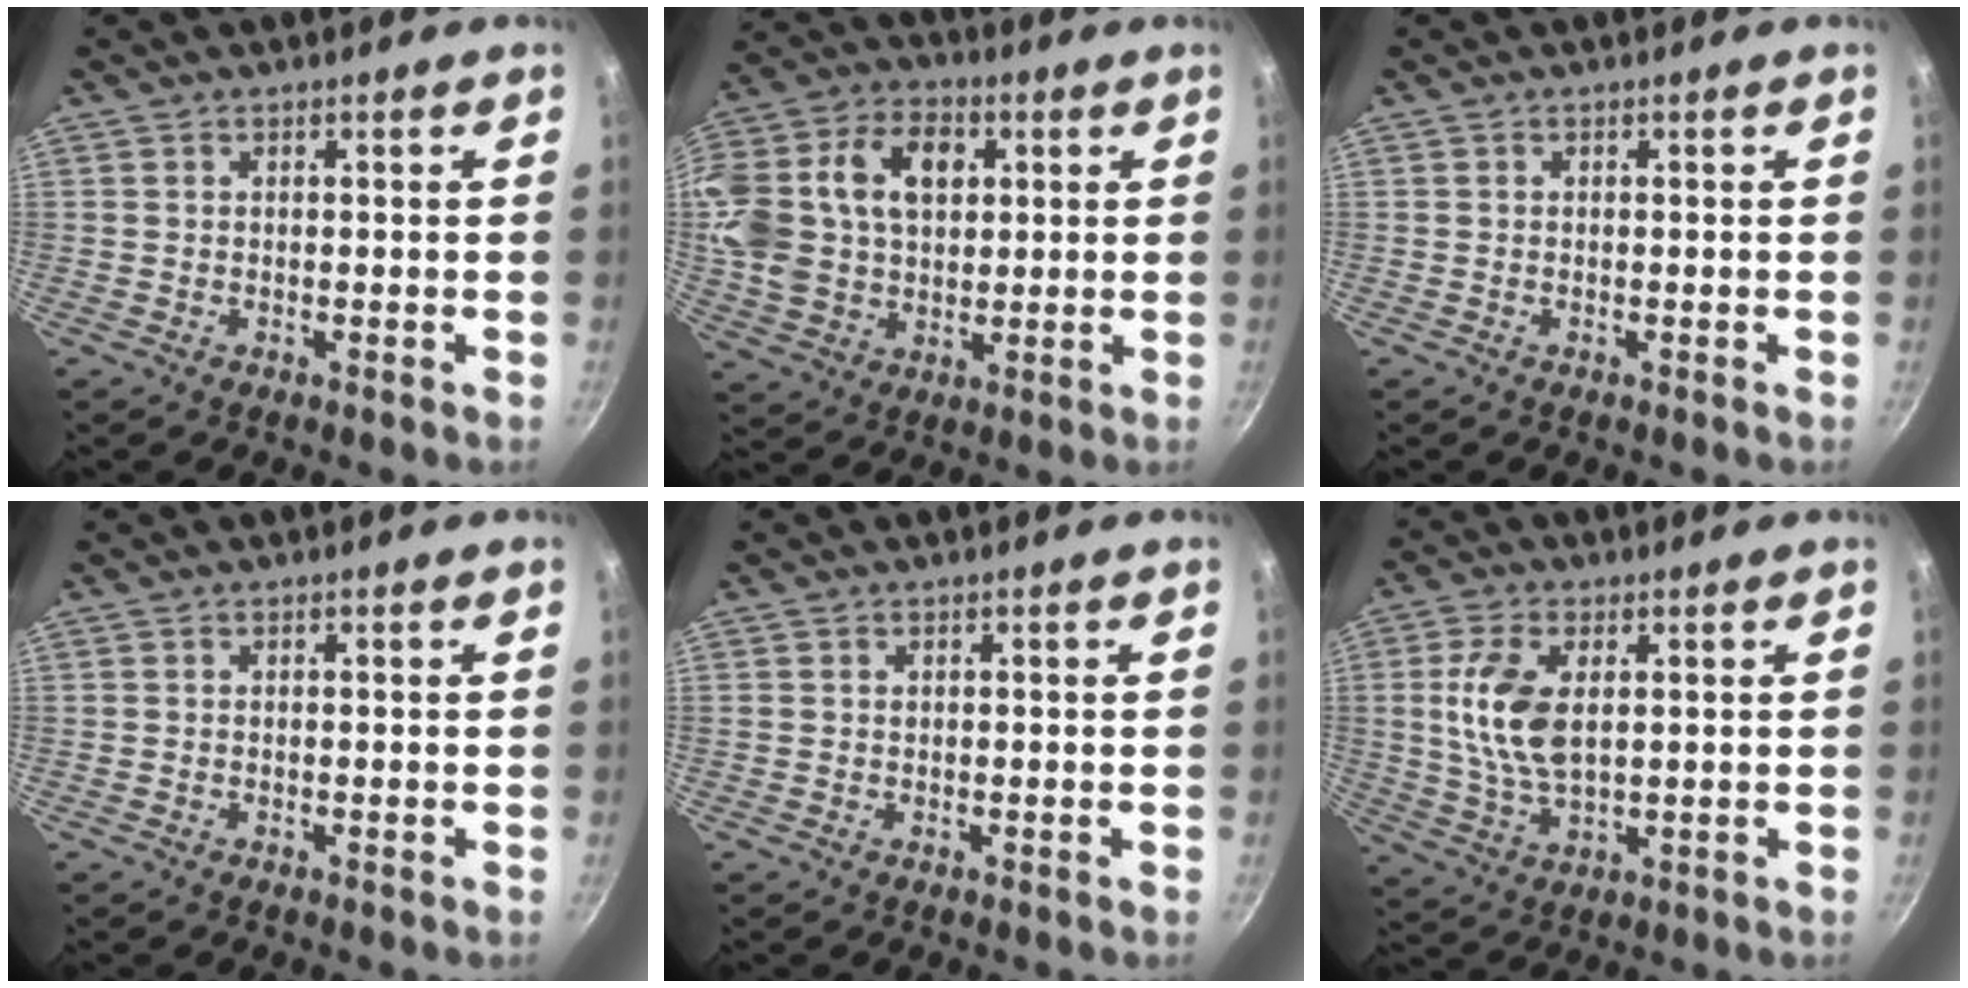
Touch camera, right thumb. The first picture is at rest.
{"total": 23.7, "force": [5.4, 16.9, 15.7], "torque": [-0.329, 0.026, 0.091]}
{"total": 0.0}
{"total": 0.0}
{"total": 0.0}
{"total": 10.7, "force": [1.9, 5.8, 8.7], "torque": [-0.172, -0.006, 0.041]}